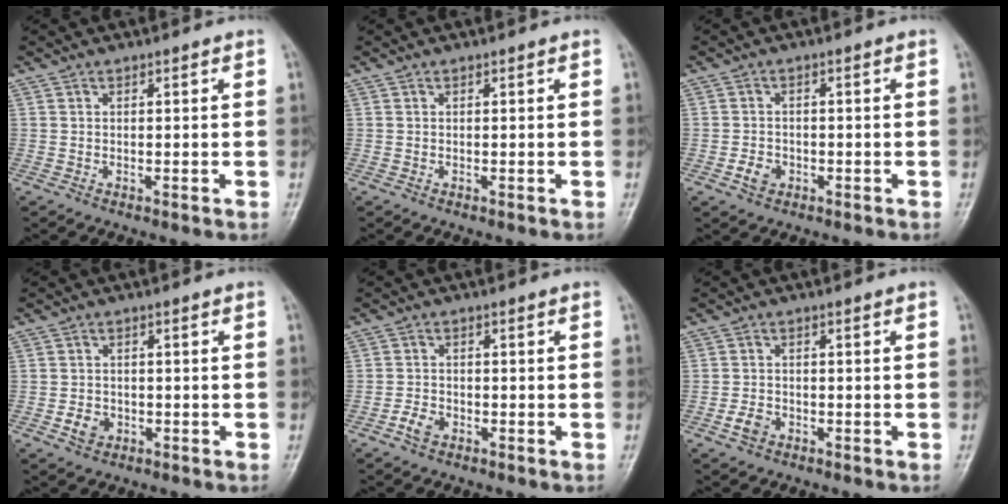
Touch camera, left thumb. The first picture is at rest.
{"total": 0.0}
{"total": 2.9, "force": [-1.2, 2.3, 1.3], "torque": [-0.018, 0.007, -0.020]}
{"total": 3.1, "force": [-1.1, 2.6, 1.4], "torque": [-0.017, 0.004, -0.016]}
{"total": 2.9, "force": [-1.6, 1.9, 1.5], "torque": [-0.027, 0.009, -0.029]}
{"total": 2.8, "force": [-1.4, 2.0, 1.4], "torque": [-0.025, 0.008, -0.025]}